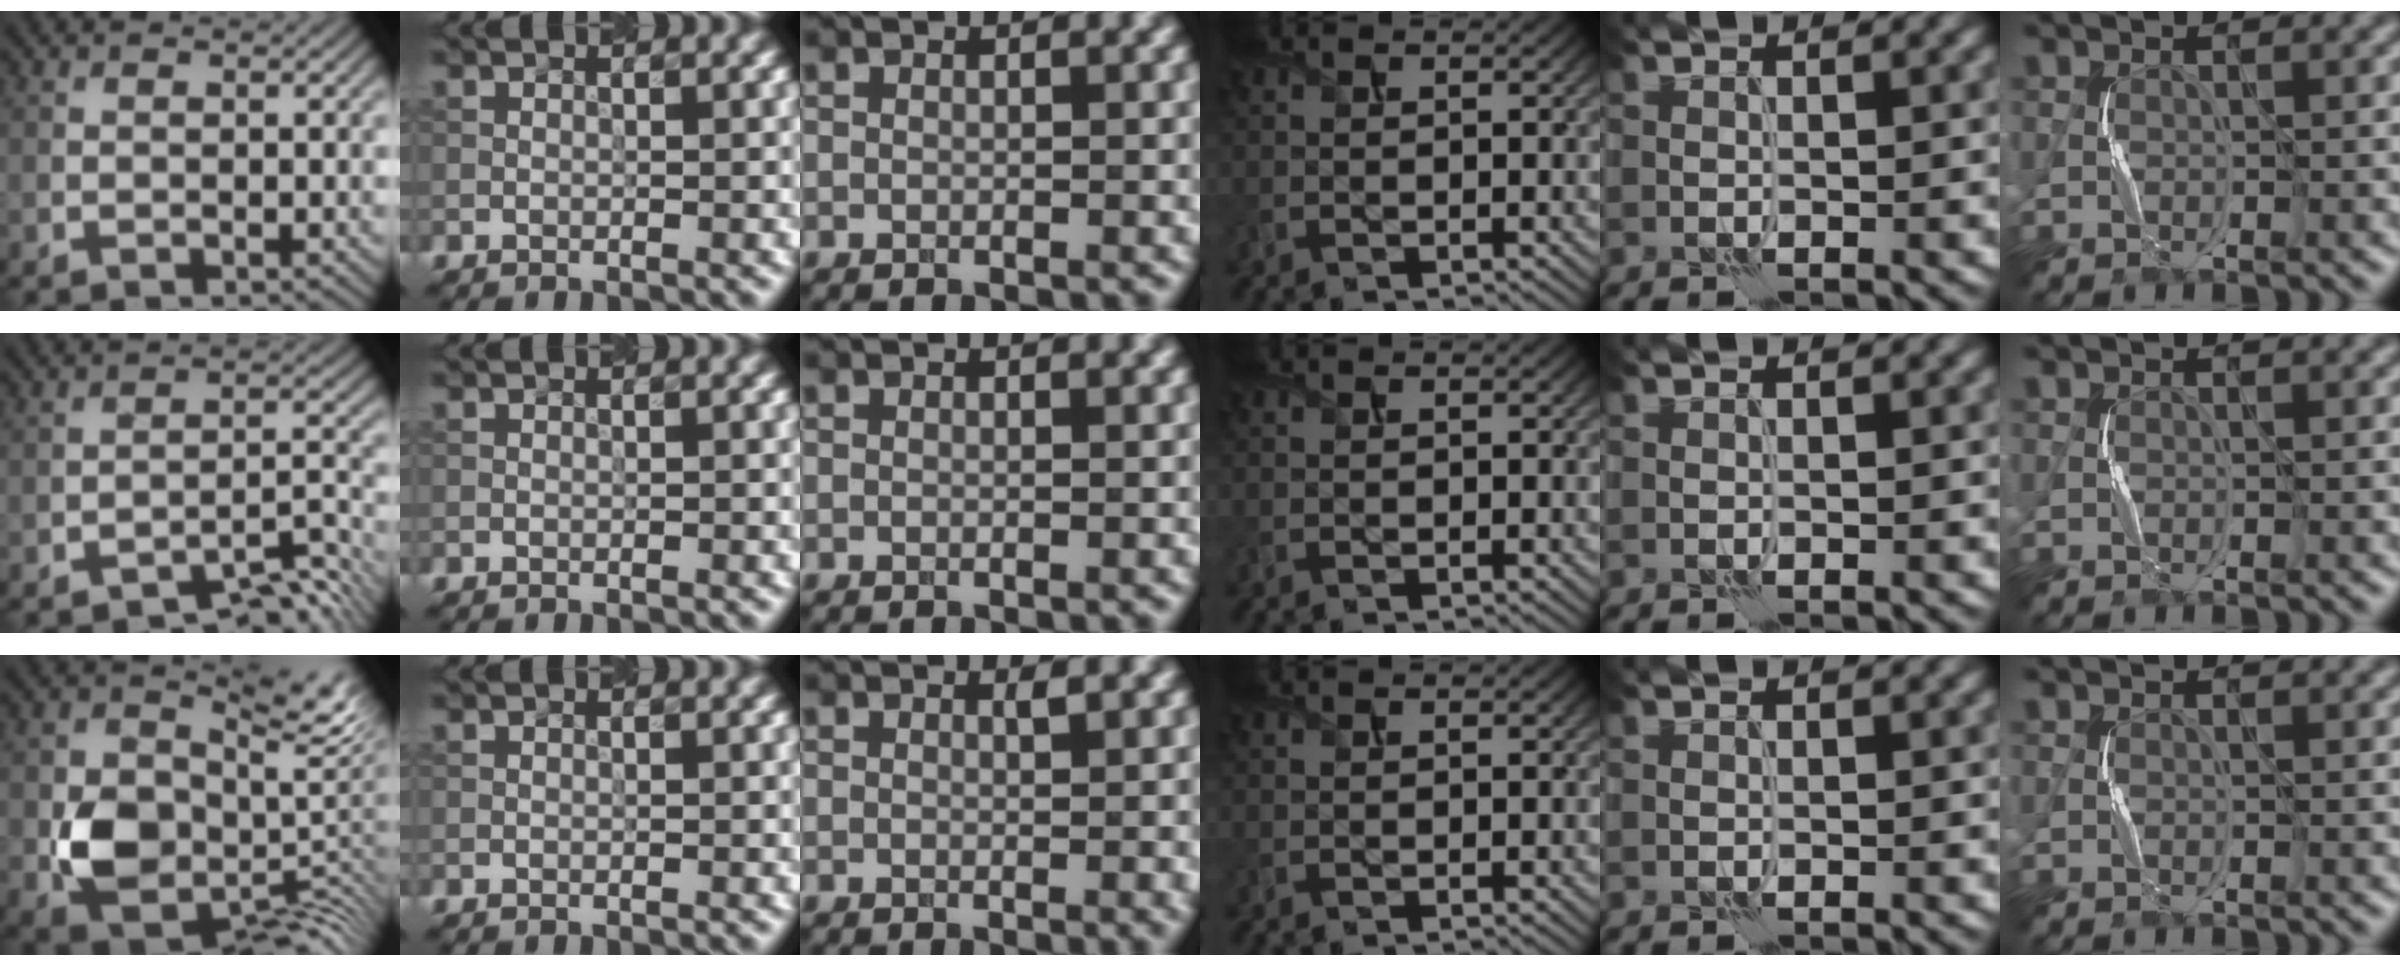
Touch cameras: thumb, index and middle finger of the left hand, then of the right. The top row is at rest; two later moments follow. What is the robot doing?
{"motion": "squeeze", "object": "stress ball aka squeeze ball"}